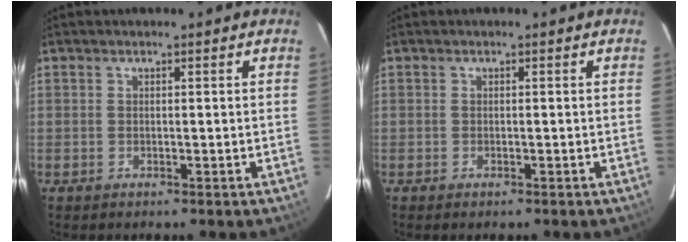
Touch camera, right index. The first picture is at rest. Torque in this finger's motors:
{"motor_torque": [-0.05, 0.03, 0.12, 0.01]}